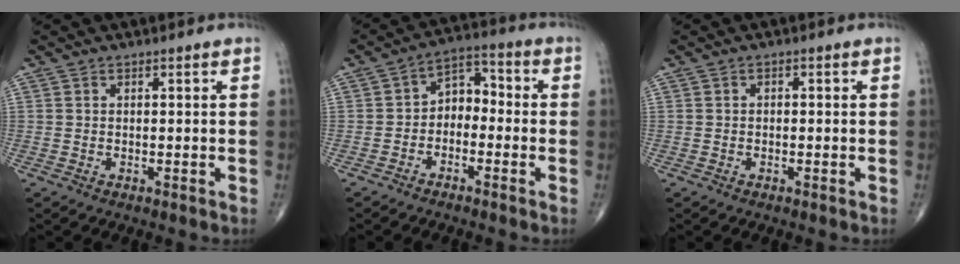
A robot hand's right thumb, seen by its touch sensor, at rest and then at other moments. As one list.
[{"total": 6.4, "force": [-1.7, 4.5, 4.2], "torque": [-0.040, 0.041, -0.046]}, {"total": 0.6, "force": [-0.1, 0.4, 0.4], "torque": [-0.002, 0.002, -0.005]}]